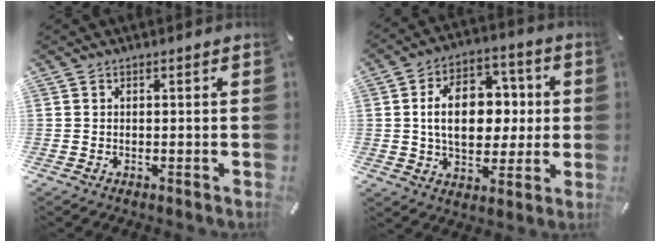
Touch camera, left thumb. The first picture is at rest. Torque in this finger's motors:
{"motor_torque": [1.39, 2.37, 1.03, -0.77, 0.50]}